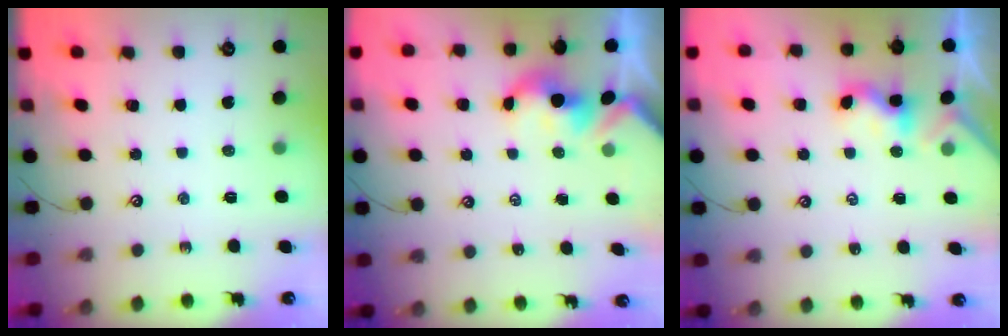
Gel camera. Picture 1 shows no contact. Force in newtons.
{"total": 1.7, "press": 1.7, "slide": 0.2}
{"total": 2.3, "press": 2.3, "slide": 0.0}